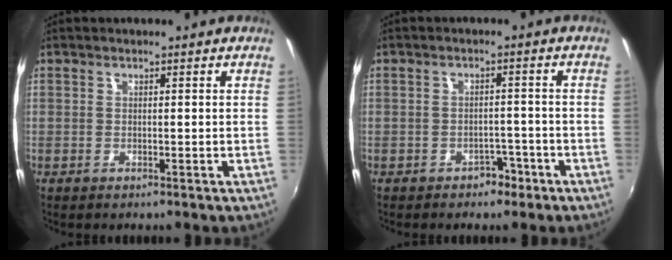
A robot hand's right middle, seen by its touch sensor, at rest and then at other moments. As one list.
[{"total": 3.2, "force": [-2.2, 2.1, 1.0], "torque": [-0.022, 0.005, -0.026]}]